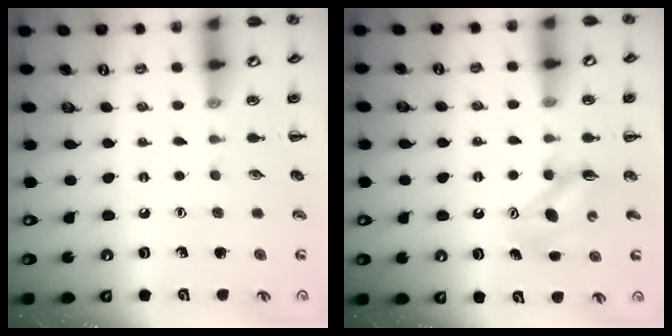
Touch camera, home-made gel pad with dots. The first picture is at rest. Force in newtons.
{"total": 5.0, "press": 5.0, "slide": 0.7}